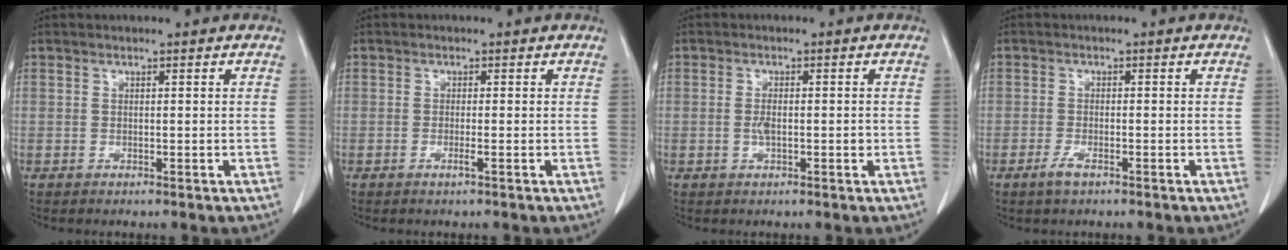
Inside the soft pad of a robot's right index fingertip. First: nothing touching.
{"total": 1.0, "force": [-0.5, -0.2, 0.9], "torque": [-0.017, -0.001, -0.009]}
{"total": 2.5, "force": [-0.4, 1.0, 2.3], "torque": [-0.048, -0.001, -0.005]}
{"total": 2.0, "force": [-1.3, 0.4, 1.5], "torque": [-0.031, -0.002, -0.023]}